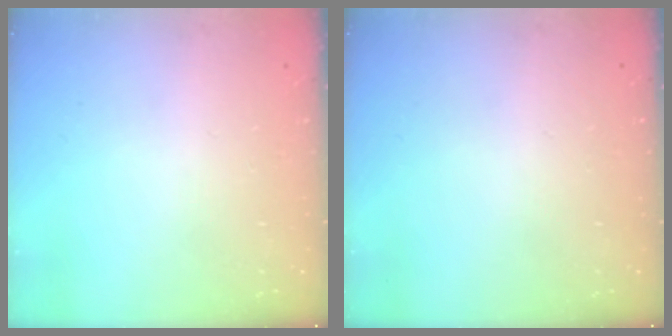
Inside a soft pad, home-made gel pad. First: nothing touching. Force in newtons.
{"total": 0.0}